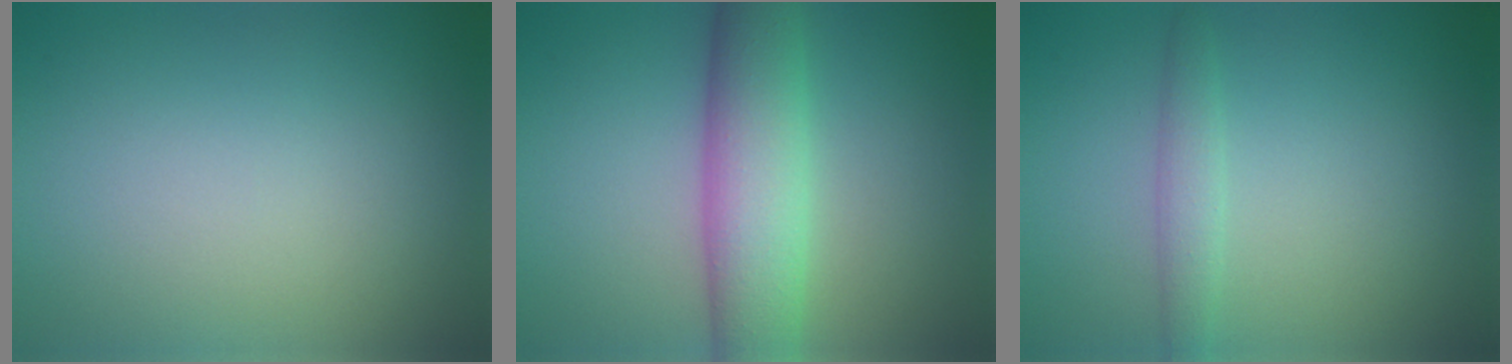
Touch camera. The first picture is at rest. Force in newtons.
{"total": 6.9, "press": 6.9, "slide": 0.0}
{"total": 1.6, "press": 1.6, "slide": 0.0}